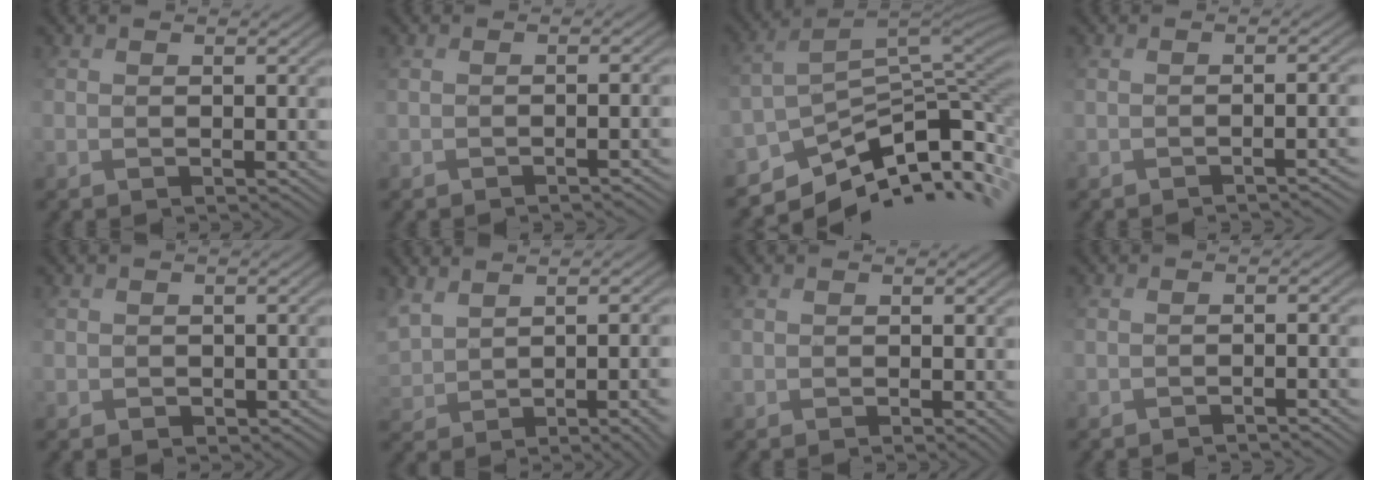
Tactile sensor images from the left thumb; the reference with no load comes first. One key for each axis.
{"total": 1.2, "fx": -0.9, "fy": -0.1, "fz": 0.7, "tx": 0.002, "ty": 0.012, "tz": -0.017}
{"total": 11.6, "fx": -9.1, "fy": 3.4, "fz": 6.3, "tx": -0.128, "ty": 0.002, "tz": -0.151}
{"total": 2.2, "fx": -1.3, "fy": 0.2, "fz": 1.7, "tx": -0.005, "ty": 0.015, "tz": -0.024}
{"total": 1.4, "fx": -0.7, "fy": 1.2, "fz": -0.1, "tx": 0.007, "ty": -0.003, "tz": -0.014}
{"total": 7.4, "fx": 1.2, "fy": 3.7, "fz": 6.3, "tx": -0.115, "ty": -0.002, "tz": 0.045}
{"total": 0.7, "fx": -0.4, "fy": -0.1, "fz": 0.6, "tx": -0.005, "ty": 0.005, "tz": -0.004}
{"total": 1.6, "fx": -1.5, "fy": -0.3, "fz": 0.6, "tx": -0.002, "ty": 0.012, "tz": -0.030}